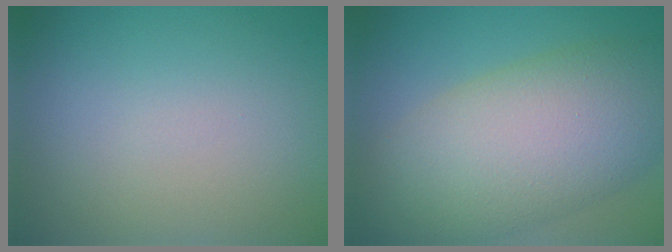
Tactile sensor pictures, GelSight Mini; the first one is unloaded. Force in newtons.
{"total": 11.6, "press": 11.6, "slide": 0.5}